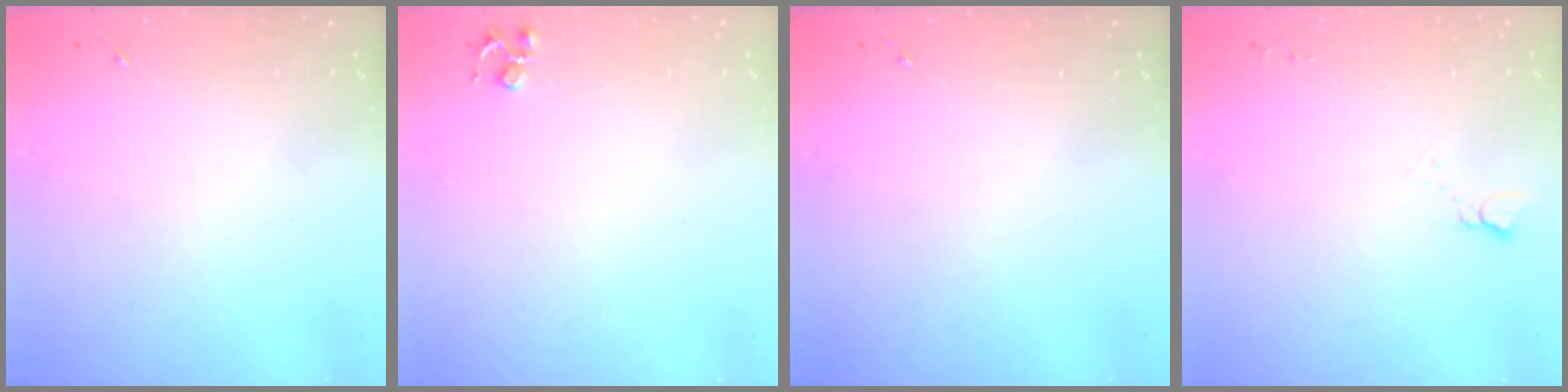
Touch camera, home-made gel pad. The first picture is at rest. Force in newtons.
{"total": 4.1, "press": 4.1, "slide": 0.5}
{"total": 0.0}
{"total": 2.5, "press": 2.5, "slide": 0.2}